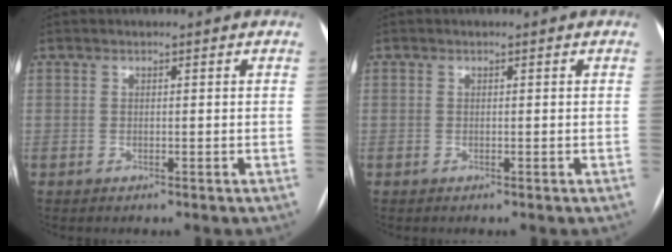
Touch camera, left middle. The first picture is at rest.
{"total": 0.0}